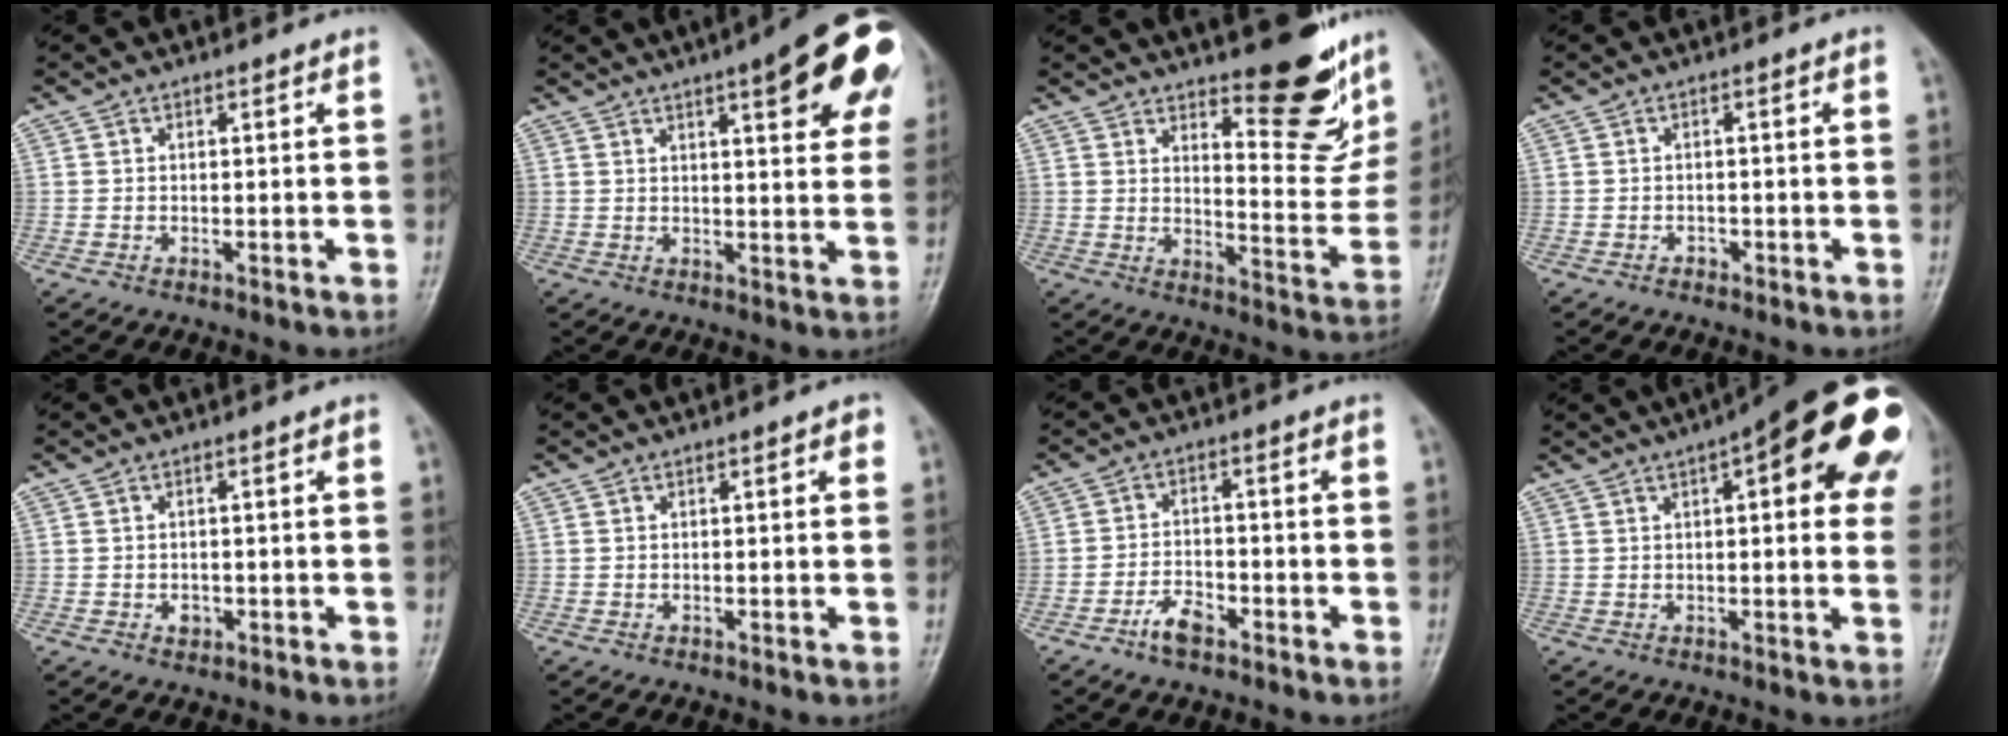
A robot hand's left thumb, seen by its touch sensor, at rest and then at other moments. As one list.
[{"total": 16.9, "force": [7.5, 4.8, 14.4], "torque": [-0.157, -0.014, 0.089]}, {"total": 16.1, "force": [11.2, 5.4, 10.3], "torque": [-0.079, -0.096, 0.155]}, {"total": 1.2, "force": [-0.8, 0.8, 0.4], "torque": [-0.005, 0.009, -0.015]}, {"total": 1.9, "force": [-0.7, 1.5, 1.0], "torque": [-0.005, 0.008, -0.008]}, {"total": 1.5, "force": [0.5, 0.5, 1.3], "torque": [-0.014, 0.003, 0.003]}, {"total": 4.6, "force": [-3.1, 2.0, 2.7], "torque": [-0.047, 0.022, -0.059]}, {"total": 21.1, "force": [7.7, 6.5, 18.5], "torque": [-0.235, 0.014, 0.092]}]